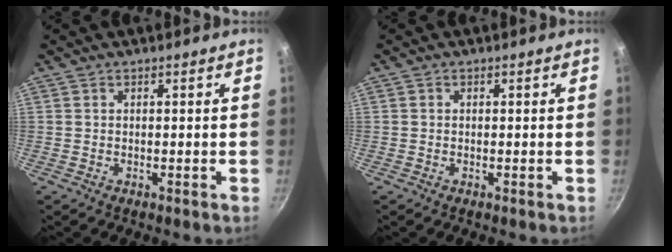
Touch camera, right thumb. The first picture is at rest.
{"total": 0.0}